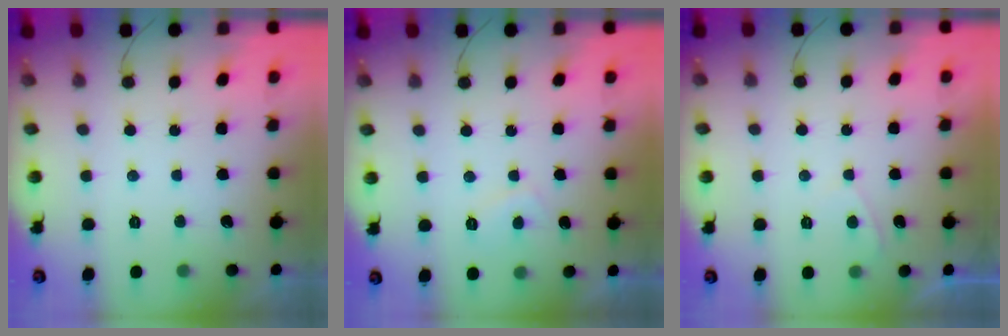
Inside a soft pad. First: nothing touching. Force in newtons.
{"total": 2.4, "press": 2.3, "slide": 0.6}
{"total": 0.7, "press": 0.6, "slide": 0.5}